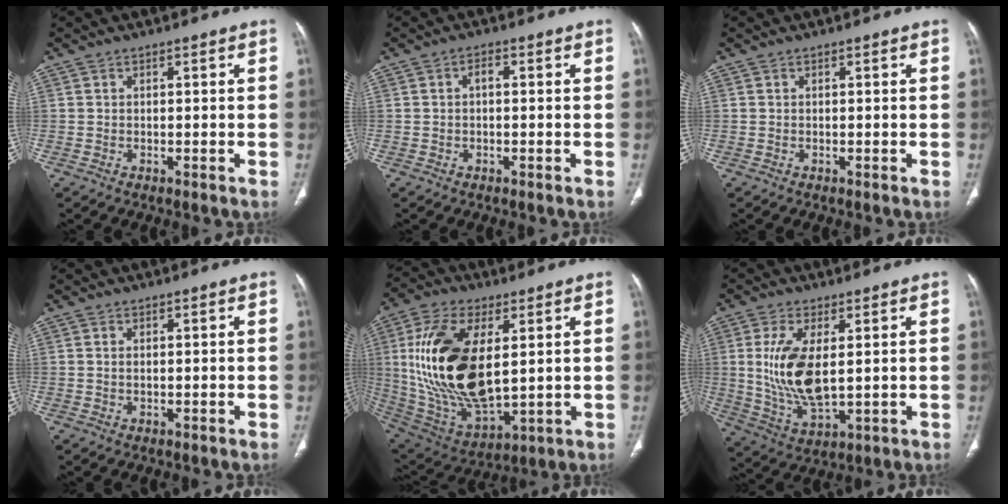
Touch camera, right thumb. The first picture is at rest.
{"total": 1.5, "force": [-0.1, 0.7, 1.3], "torque": [-0.020, 0.006, -0.003]}
{"total": 0.0}
{"total": 0.7, "force": [0.1, 0.3, 0.6], "torque": [-0.015, 0.000, 0.004]}
{"total": 23.5, "force": [3.6, 11.7, 20.1], "torque": [-0.396, -0.024, 0.077]}
{"total": 12.2, "force": [1.6, 5.3, 10.8], "torque": [-0.224, -0.022, 0.044]}